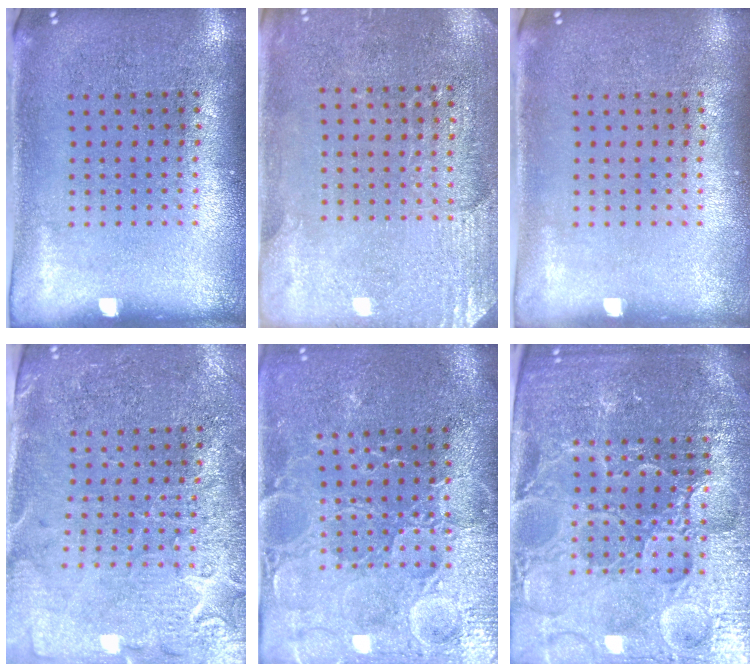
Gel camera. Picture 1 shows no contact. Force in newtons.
{"total": 2.8, "press": 2.6, "slide": 0.8}
{"total": 0.0}
{"total": 3.3, "press": 3.1, "slide": 1.1}
{"total": 3.6, "press": 3.5, "slide": 0.8}
{"total": 5.5, "press": 5.1, "slide": 2.1}